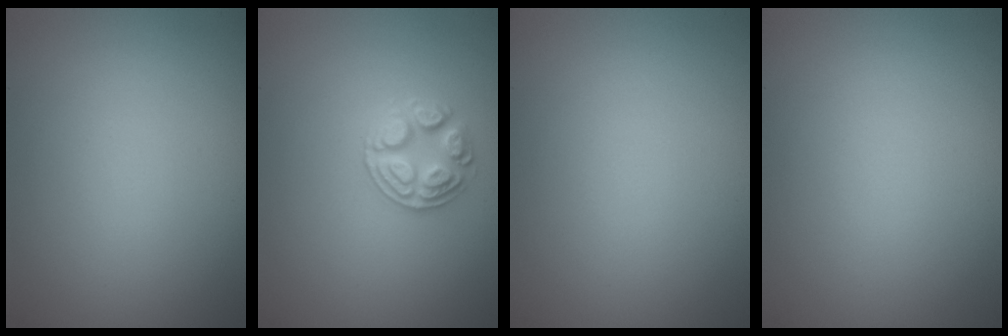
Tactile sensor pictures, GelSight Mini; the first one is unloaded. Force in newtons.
{"total": 2.6, "press": 2.6, "slide": 0.6}
{"total": 0.0}
{"total": 0.0}